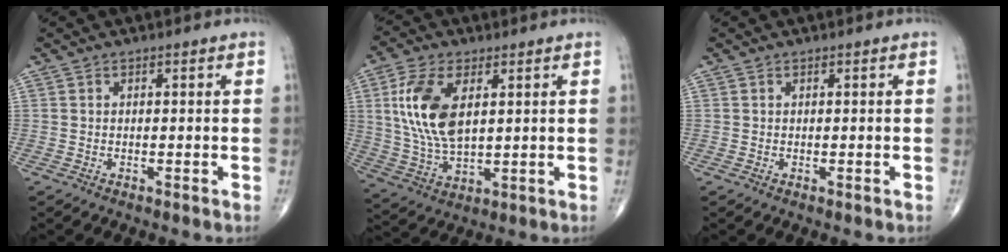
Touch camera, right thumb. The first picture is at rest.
{"total": 13.7, "force": [3.6, 7.1, 11.1], "torque": [-0.225, -0.012, 0.077]}
{"total": 0.0}